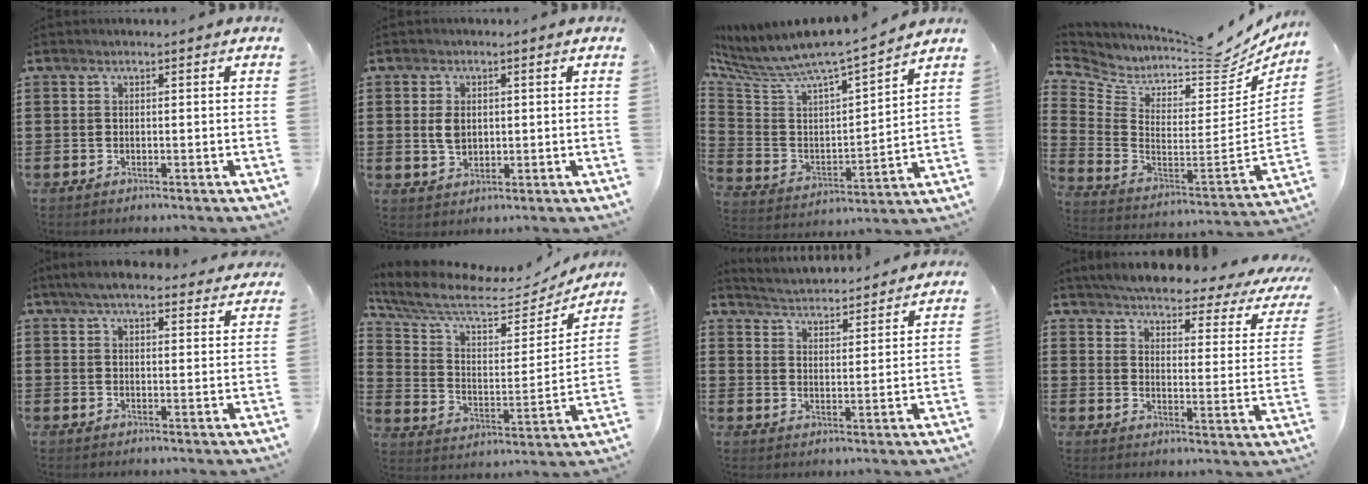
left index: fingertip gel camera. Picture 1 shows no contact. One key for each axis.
{"total": 3.4, "fx": 0.3, "fy": 2.4, "fz": 2.4, "tx": -0.060, "ty": 0.006, "tz": 0.003}
{"total": 6.9, "fx": 6.1, "fy": 0.8, "fz": 3.2, "tx": -0.093, "ty": -0.058, "tz": 0.095}
{"total": 5.0, "fx": 4.5, "fy": 1.3, "fz": 1.8, "tx": -0.055, "ty": -0.062, "tz": 0.064}
{"total": 5.7, "fx": 5.1, "fy": 0.9, "fz": 2.3, "tx": -0.059, "ty": -0.011, "tz": 0.094}
{"total": 8.4, "fx": 6.9, "fy": 2.2, "fz": 4.2, "tx": -0.114, "ty": -0.047, "tz": 0.117}
{"total": 3.5, "fx": 3.5, "fy": -0.5, "fz": -0.2, "tx": -0.017, "ty": -0.032, "tz": 0.055}
{"total": 4.2, "fx": 3.7, "fy": -0.1, "fz": 2.1, "tx": -0.063, "ty": -0.031, "tz": 0.054}